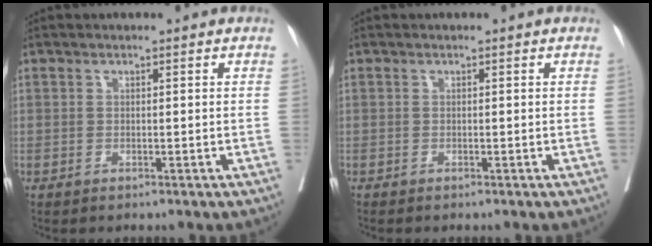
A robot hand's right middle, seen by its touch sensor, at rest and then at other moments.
{"total": 0.0}